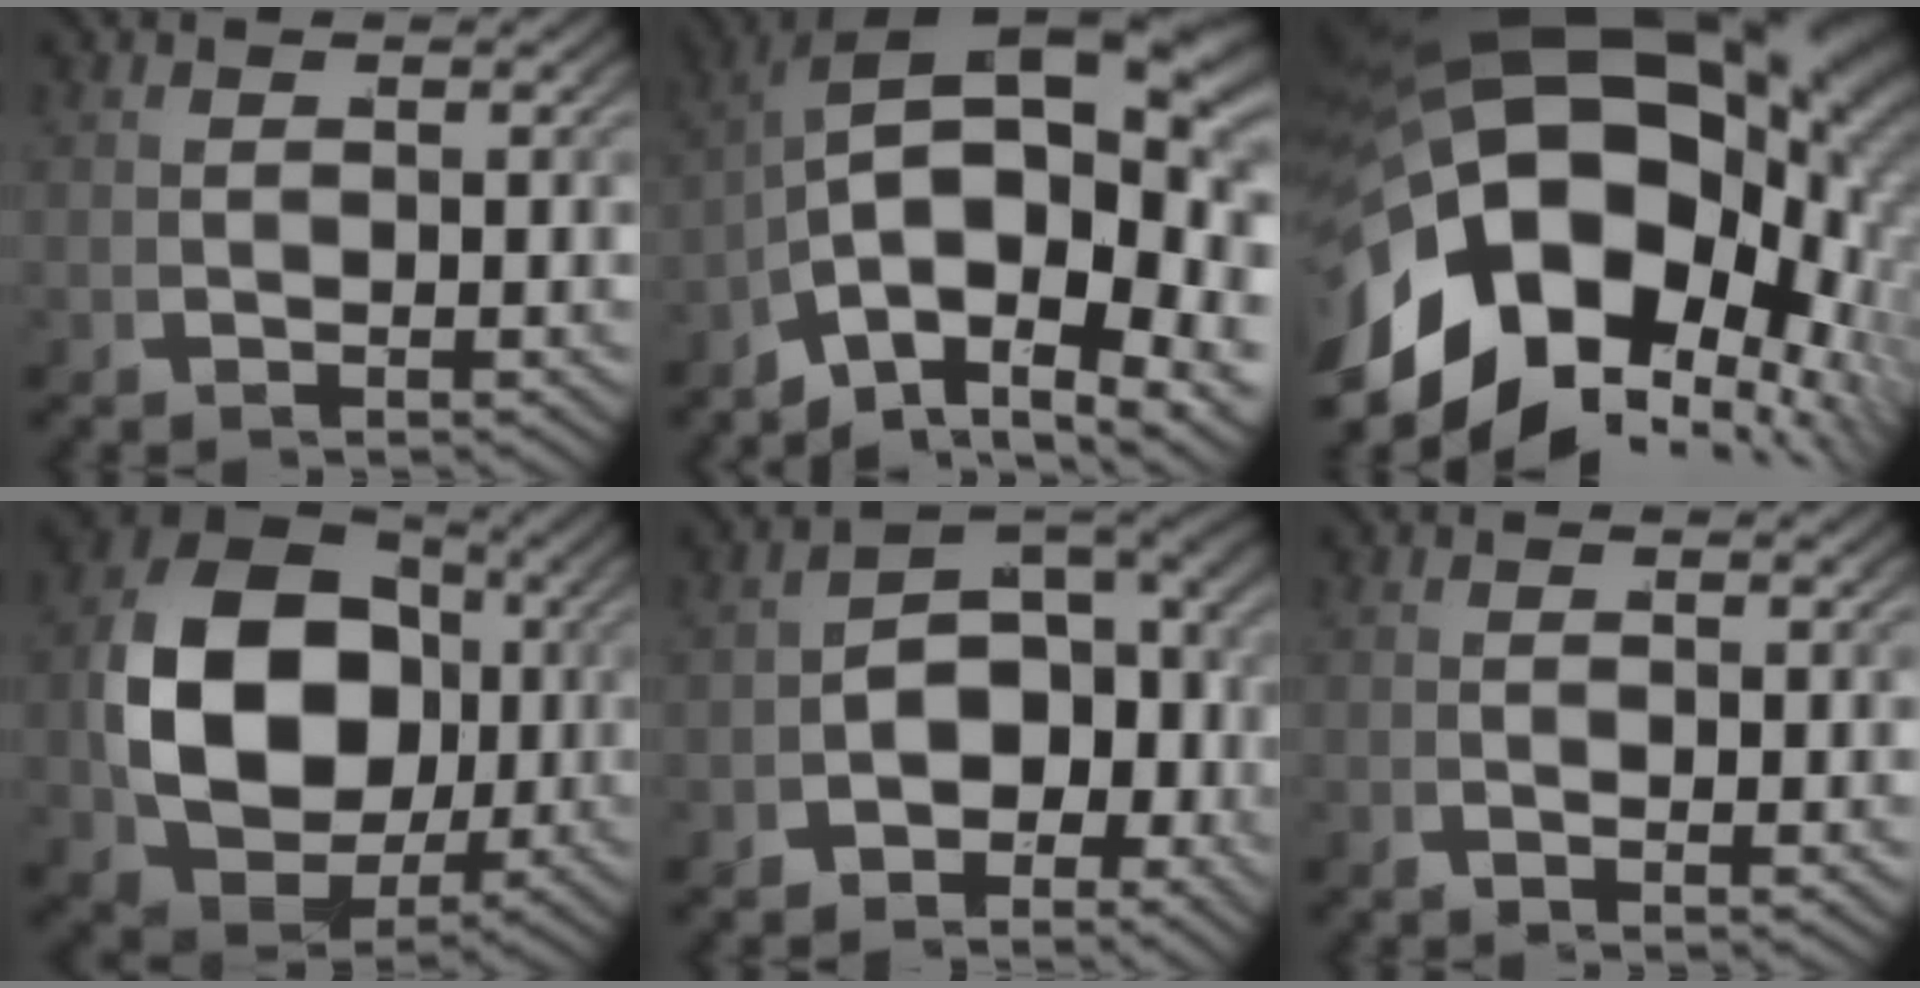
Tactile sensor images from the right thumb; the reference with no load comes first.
{"total": 14.3, "force": [-0.9, 9.0, 11.1], "torque": [-0.193, -0.041, -0.015]}
{"total": 26.7, "force": [0.4, 17.7, 20.0], "torque": [-0.323, -0.020, -0.004]}
{"total": 16.0, "force": [0.7, 11.6, 11.0], "torque": [-0.246, -0.034, 0.020]}
{"total": 7.3, "force": [-1.4, 5.1, 5.0], "torque": [-0.073, -0.016, -0.028]}
{"total": 1.0, "force": [-0.6, 0.2, 0.8], "torque": [-0.008, 0.002, -0.021]}